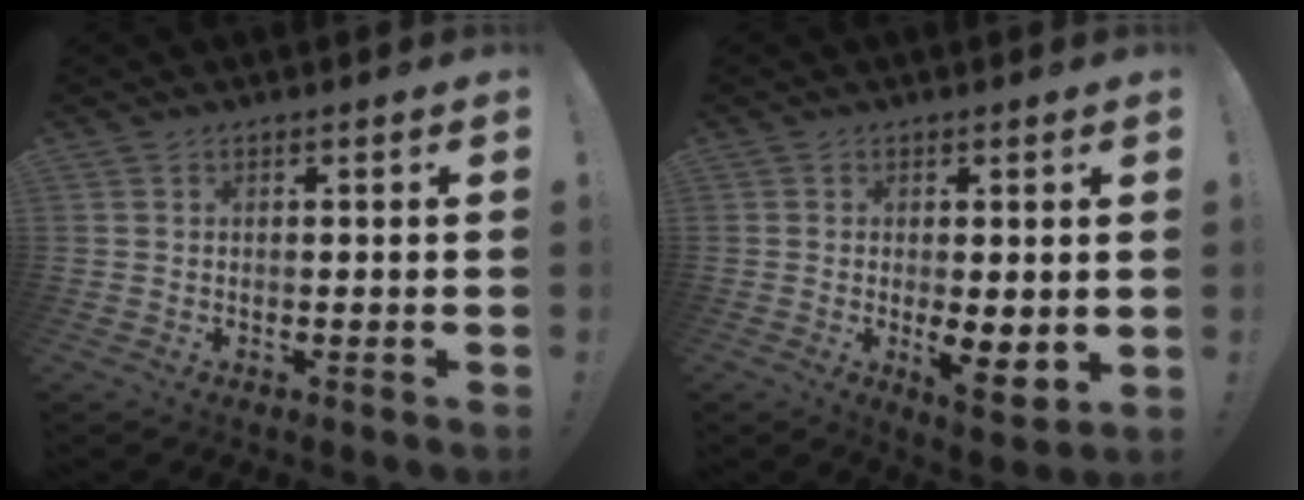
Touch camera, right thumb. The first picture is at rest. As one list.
[{"total": 6.9, "force": [-0.3, 2.7, 6.3], "torque": [-0.077, -0.016, 0.000]}]